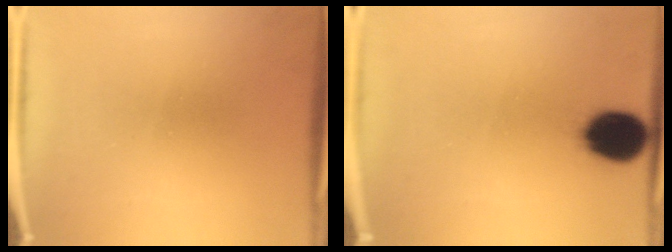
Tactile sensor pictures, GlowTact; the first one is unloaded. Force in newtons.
{"total": 11.1}